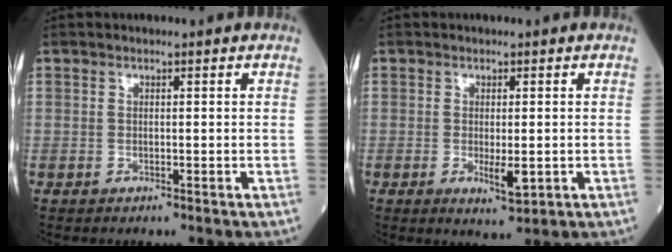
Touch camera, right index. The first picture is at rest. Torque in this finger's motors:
{"motor_torque": [0.61, -0.08, 0.33, 0.07]}